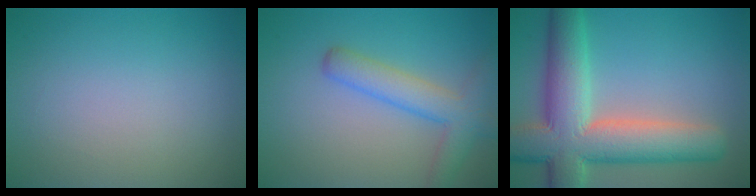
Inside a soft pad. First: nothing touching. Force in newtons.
{"total": 4.3, "press": 4.3, "slide": 0.2}
{"total": 11.0, "press": 11.0, "slide": 0.8}